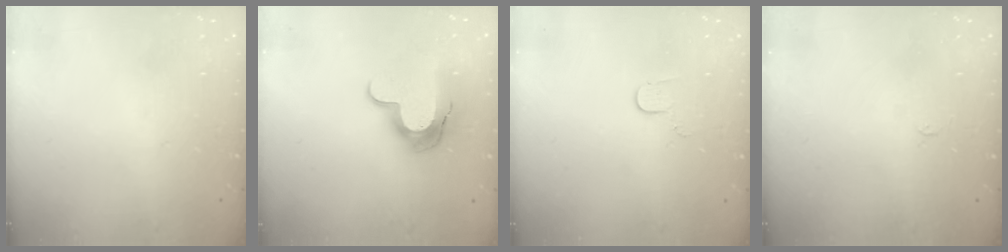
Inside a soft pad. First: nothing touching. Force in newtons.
{"total": 11.9, "press": 11.9, "slide": 0.6}
{"total": 3.4, "press": 3.4, "slide": 0.4}
{"total": 2.4, "press": 2.4, "slide": 0.3}